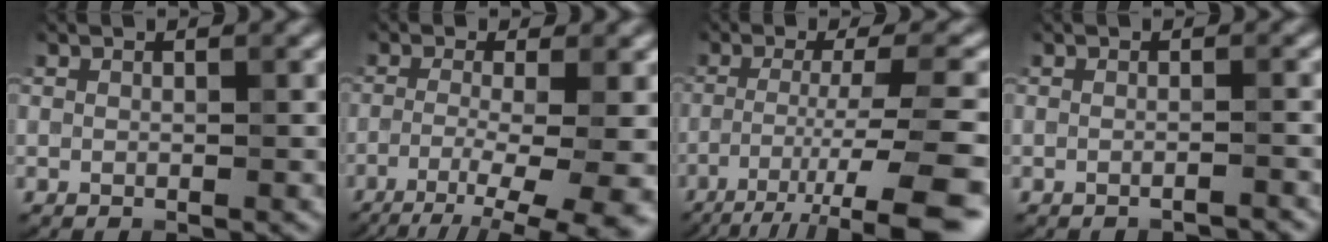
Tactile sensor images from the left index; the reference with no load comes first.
{"total": 8.8, "force": [-4.2, 2.7, 7.3], "torque": [-0.097, -0.018, -0.053]}
{"total": 9.7, "force": [-5.8, 1.3, 7.6], "torque": [-0.101, 0.004, -0.096]}
{"total": 1.4, "force": [-1.2, 0.2, 0.8], "torque": [-0.001, -0.001, -0.025]}